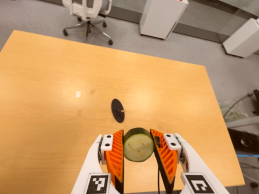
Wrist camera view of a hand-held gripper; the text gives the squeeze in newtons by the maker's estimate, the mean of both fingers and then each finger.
{"total": 12.4, "left": 10.8, "right": 13.9}